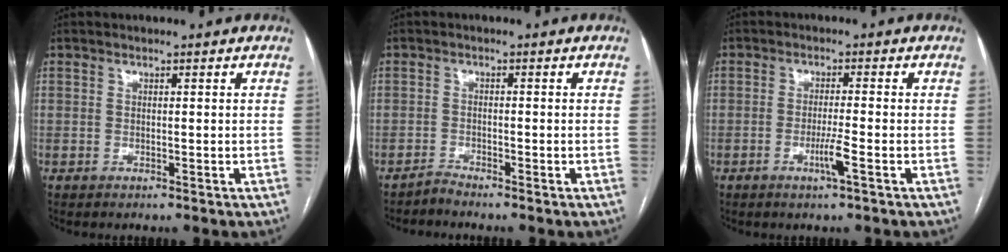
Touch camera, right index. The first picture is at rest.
{"total": 1.4, "force": [-1.3, -0.4, -0.3], "torque": [0.009, -0.006, -0.025]}
{"total": 3.5, "force": [-1.5, -0.5, 3.1], "torque": [-0.060, -0.007, -0.031]}